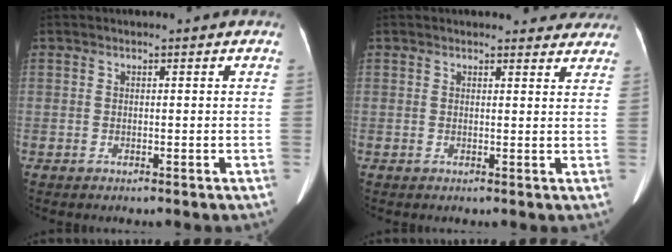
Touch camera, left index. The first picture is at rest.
{"total": 6.8, "force": [6.4, 1.9, 1.4], "torque": [0.005, -0.004, 0.052]}